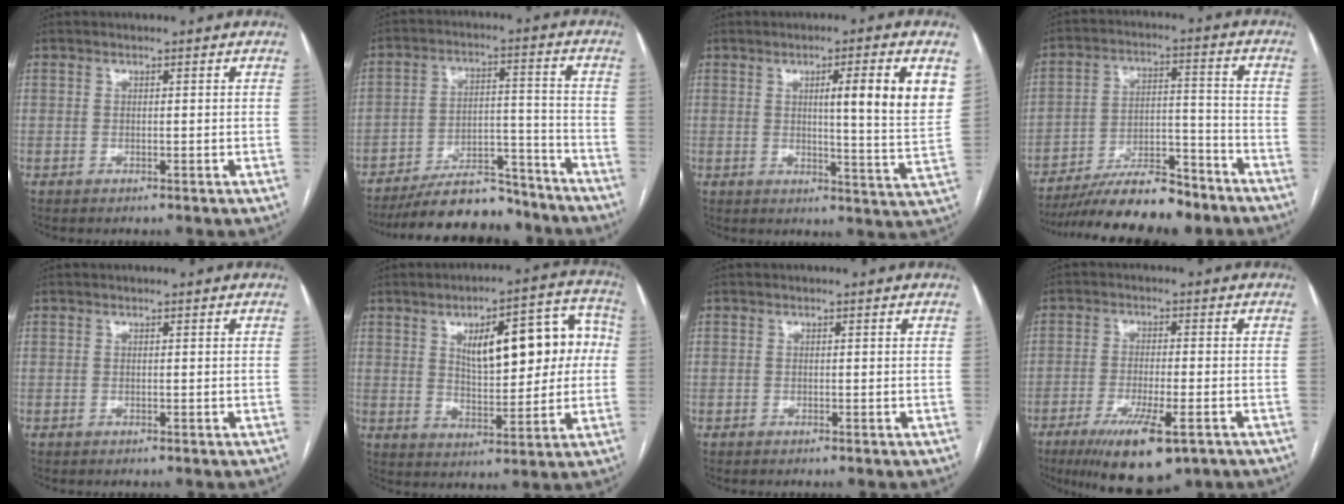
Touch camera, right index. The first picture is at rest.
{"total": 14.3, "force": [-12.8, 4.0, 4.9], "torque": [-0.065, 0.030, -0.201]}
{"total": 11.4, "force": [4.0, -0.1, 10.6], "torque": [-0.139, -0.008, 0.050]}
{"total": 14.7, "force": [-12.5, 3.2, 7.0], "torque": [-0.115, 0.014, -0.209]}
{"total": 0.0}
{"total": 15.0, "force": [3.1, 5.8, 13.5], "torque": [-0.177, 0.038, 0.051]}
{"total": 0.0}
{"total": 11.5, "force": [-6.7, 2.5, 9.0], "torque": [-0.152, -0.026, -0.102]}